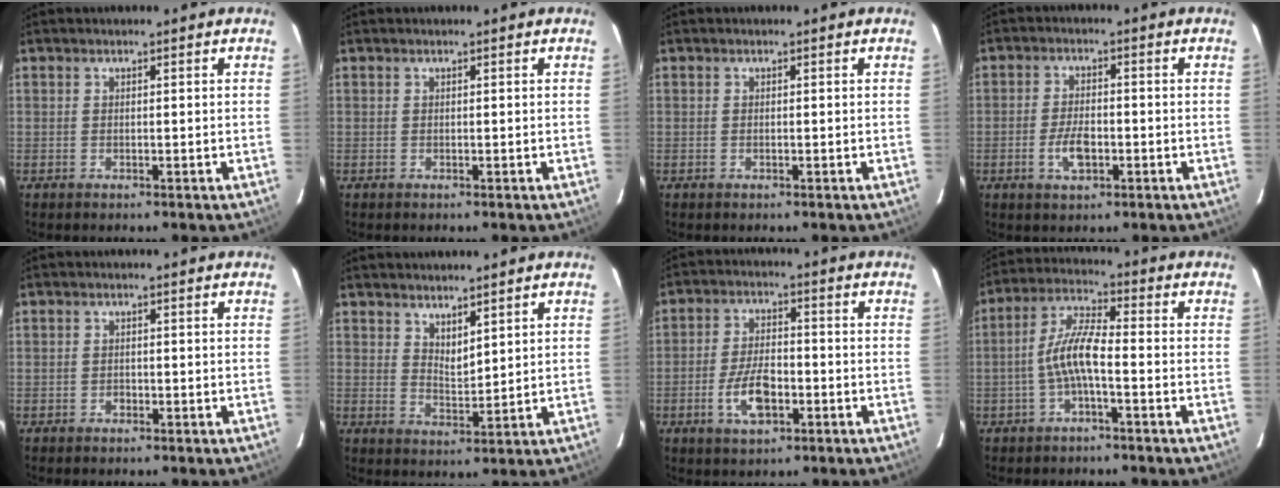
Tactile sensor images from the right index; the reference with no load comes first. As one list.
[{"total": 0.0}, {"total": 0.0}, {"total": 5.2, "force": [-2.0, 2.6, 4.0], "torque": [-0.084, -0.003, -0.032]}, {"total": 0.9, "force": [-0.6, 0.7, 0.1], "torque": [-0.002, 0.000, -0.008]}, {"total": 4.1, "force": [3.3, 1.3, 2.0], "torque": [-0.029, -0.005, 0.058]}, {"total": 8.1, "force": [-3.2, 3.9, 6.3], "torque": [-0.131, -0.002, -0.054]}, {"total": 6.8, "force": [-2.1, 1.3, 6.3], "torque": [-0.138, 0.014, -0.040]}]